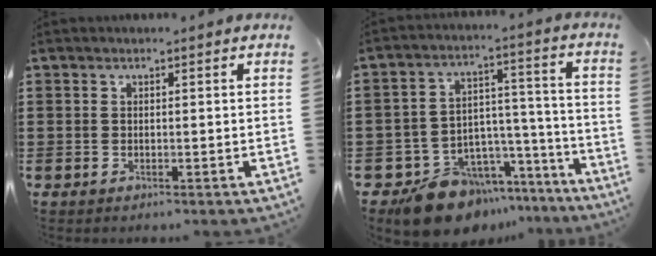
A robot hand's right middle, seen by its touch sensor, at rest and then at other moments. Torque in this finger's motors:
{"motor_torque": [0.71, 0.00, 0.16, 0.06]}